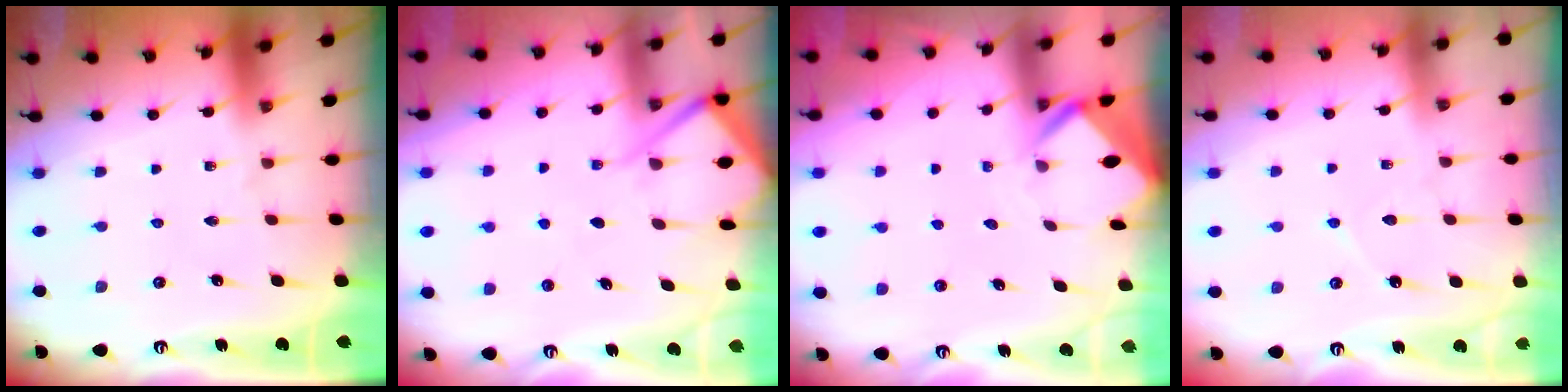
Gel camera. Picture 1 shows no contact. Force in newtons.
{"total": 6.9, "press": 6.9, "slide": 0.5}
{"total": 2.8, "press": 2.8, "slide": 0.2}
{"total": 3.4, "press": 3.3, "slide": 0.4}